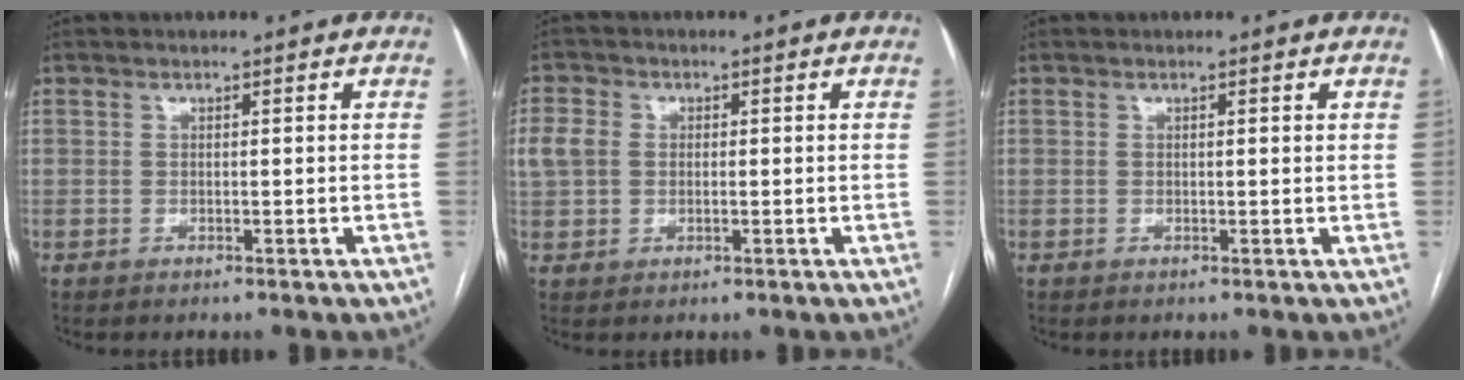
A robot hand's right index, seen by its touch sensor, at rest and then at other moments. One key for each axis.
{"total": 4.3, "fx": 0.5, "fy": 3.6, "fz": 2.4, "tx": -0.067, "ty": 0.013, "tz": 0.009}
{"total": 0.6, "fx": 0.3, "fy": 0.1, "fz": 0.5, "tx": -0.010, "ty": 0.001, "tz": 0.003}